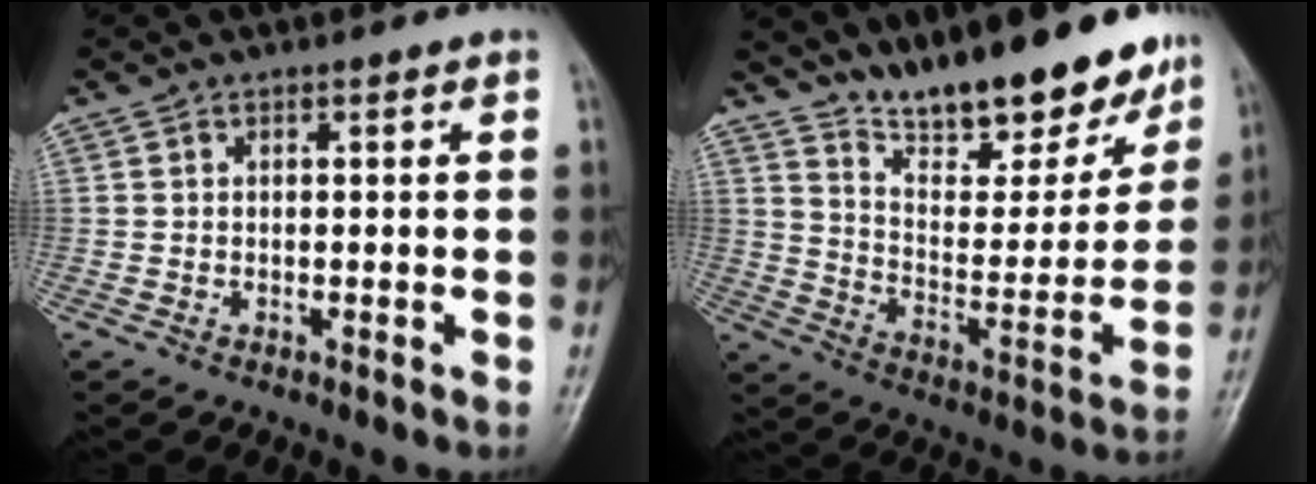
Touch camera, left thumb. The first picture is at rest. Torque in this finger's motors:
{"motor_torque": [1.12, -0.20, 1.27, -1.50, 0.29]}